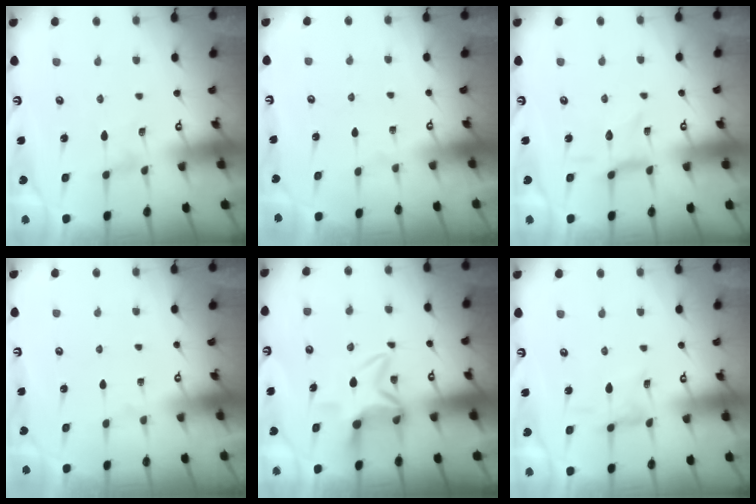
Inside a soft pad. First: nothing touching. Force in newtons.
{"total": 0.0}
{"total": 1.2, "press": 1.2, "slide": 0.1}
{"total": 0.0}
{"total": 7.3, "press": 7.2, "slide": 0.9}
{"total": 1.9, "press": 1.9, "slide": 0.1}